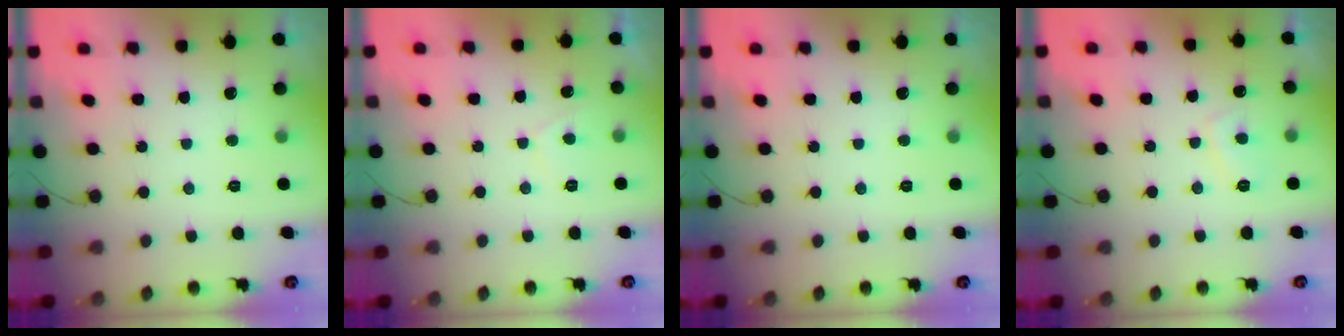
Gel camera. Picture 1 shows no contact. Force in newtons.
{"total": 1.8, "press": 1.7, "slide": 0.6}
{"total": 0.0}
{"total": 3.3, "press": 3.2, "slide": 0.9}